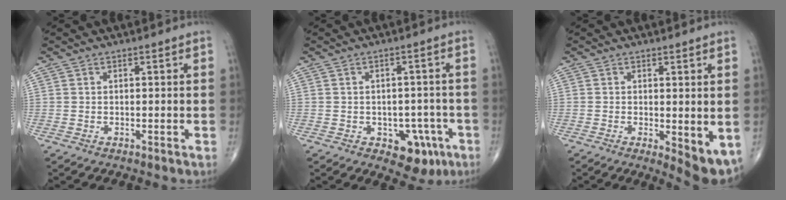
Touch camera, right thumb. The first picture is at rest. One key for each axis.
{"total": 7.5, "fx": -3.3, "fy": 4.9, "fz": 4.6, "tx": -0.021, "ty": 0.018, "tz": -0.035}
{"total": 6.3, "fx": -1.0, "fy": 2.2, "fz": 5.9, "tx": -0.074, "ty": -0.018, "tz": -0.009}